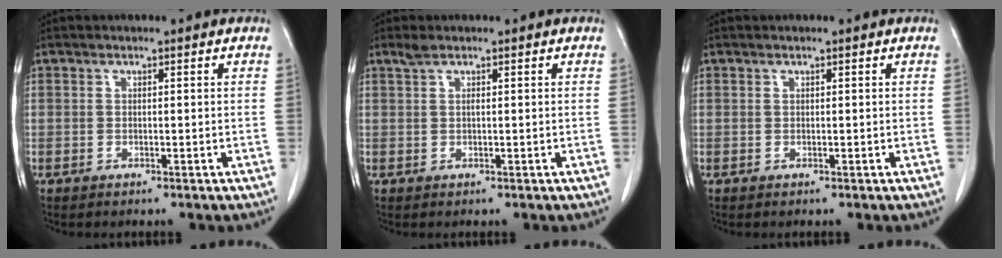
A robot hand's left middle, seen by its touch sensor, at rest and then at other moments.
{"total": 1.3, "force": [0.9, 0.2, 0.9], "torque": [-0.029, 0.012, 0.020]}
{"total": 0.0}